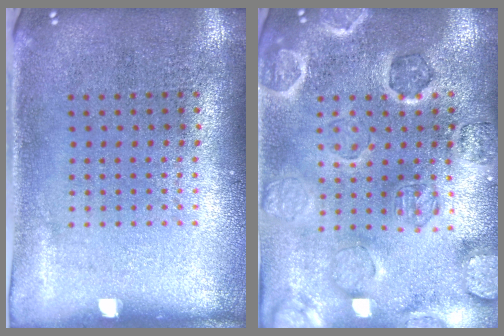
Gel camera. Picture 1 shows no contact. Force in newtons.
{"total": 1.7, "press": 1.7, "slide": 0.2}